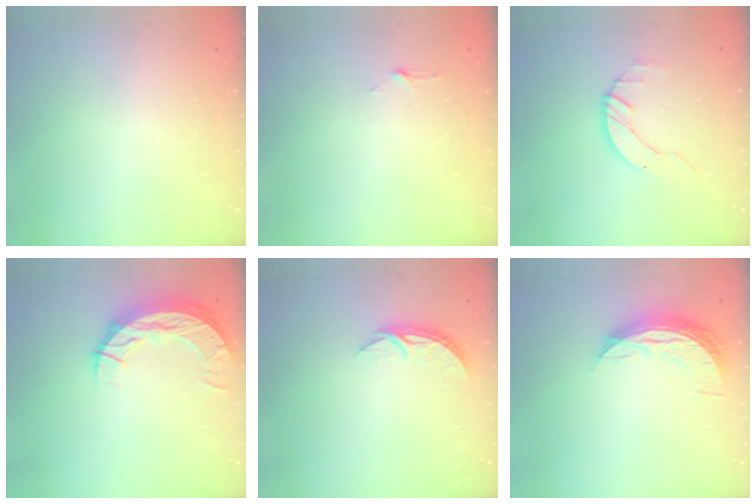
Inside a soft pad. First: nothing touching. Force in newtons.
{"total": 2.9, "press": 2.9, "slide": 0.3}
{"total": 3.6, "press": 3.6, "slide": 0.4}
{"total": 9.9, "press": 9.9, "slide": 0.7}
{"total": 4.3, "press": 4.3, "slide": 0.3}
{"total": 8.3, "press": 8.3, "slide": 0.5}